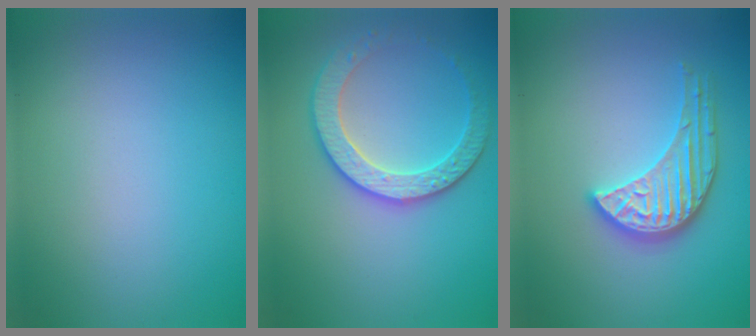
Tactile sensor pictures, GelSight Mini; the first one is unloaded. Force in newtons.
{"total": 3.6, "press": 3.5, "slide": 0.8}
{"total": 3.9, "press": 3.5, "slide": 1.6}